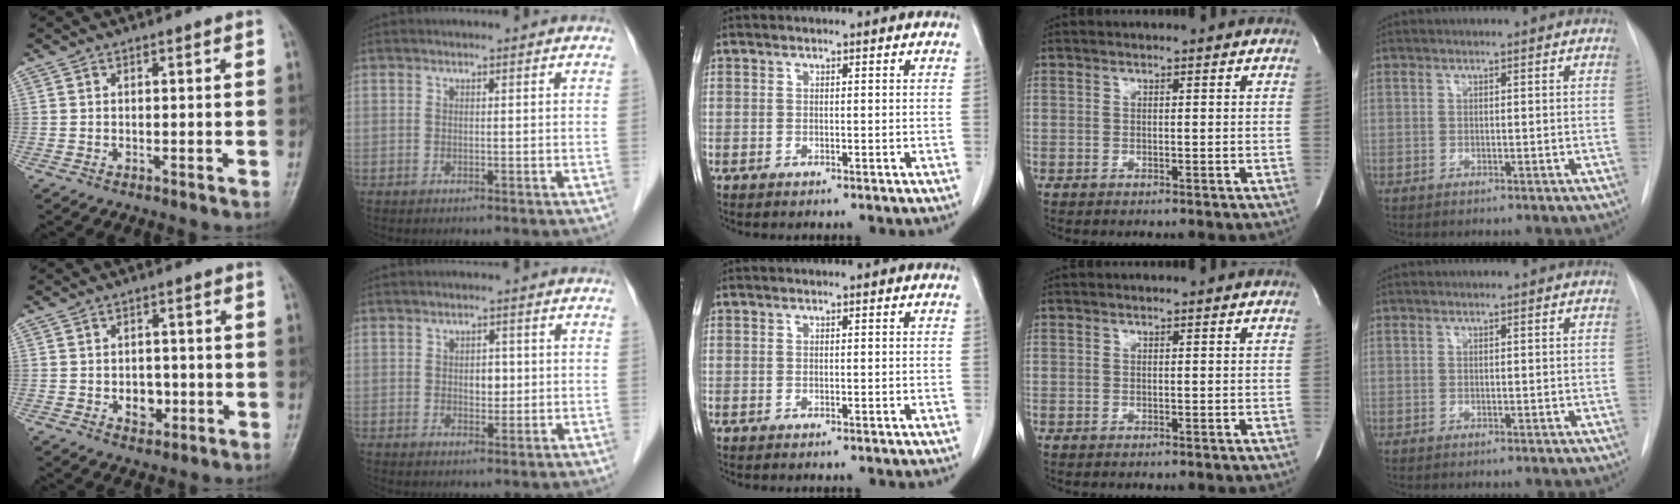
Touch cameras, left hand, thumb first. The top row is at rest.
{"thumb": {"total": 4.4, "force": [-1.0, 3.4, 2.7], "torque": [-0.018, 0.005, -0.012]}, "index": {"total": 2.4, "force": [0.1, 1.6, 1.8], "torque": [-0.026, 0.002, 0.005]}}